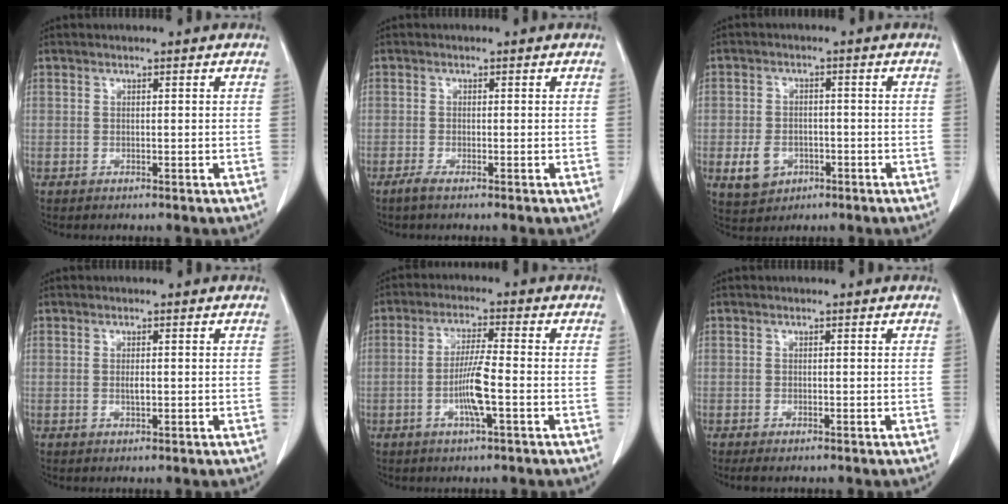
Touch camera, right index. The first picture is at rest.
{"total": 1.2, "force": [-0.8, 0.0, 0.8], "torque": [-0.024, -0.004, -0.021]}
{"total": 5.3, "force": [-1.9, 4.2, 2.7], "torque": [-0.052, 0.004, -0.019]}
{"total": 1.2, "force": [-0.1, 0.4, 1.2], "torque": [-0.023, -0.001, 0.000]}
{"total": 6.3, "force": [-1.8, 0.0, 6.0], "torque": [-0.121, -0.004, -0.035]}
{"total": 1.0, "force": [-0.7, 0.3, 0.7], "torque": [-0.012, -0.002, -0.008]}